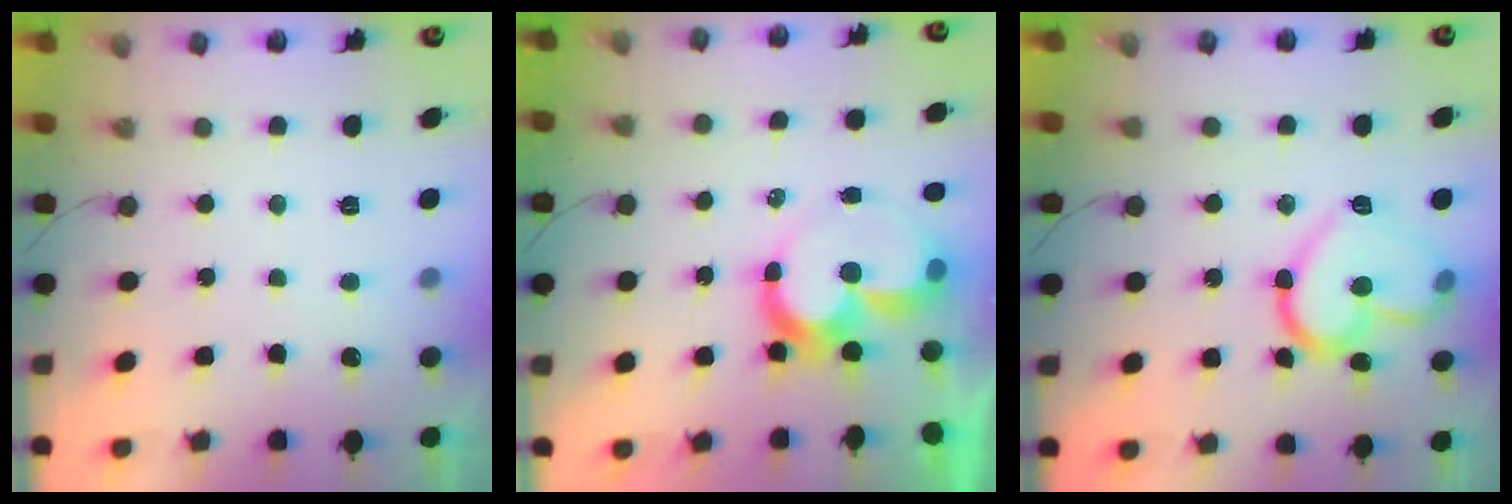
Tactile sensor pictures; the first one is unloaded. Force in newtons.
{"total": 10.5, "press": 10.4, "slide": 0.8}
{"total": 16.5, "press": 16.5, "slide": 0.8}